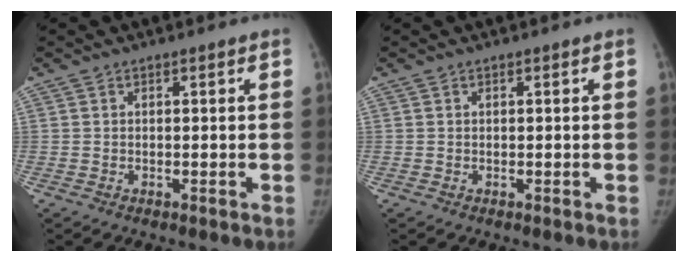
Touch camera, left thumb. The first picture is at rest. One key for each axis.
{"total": 0.0}